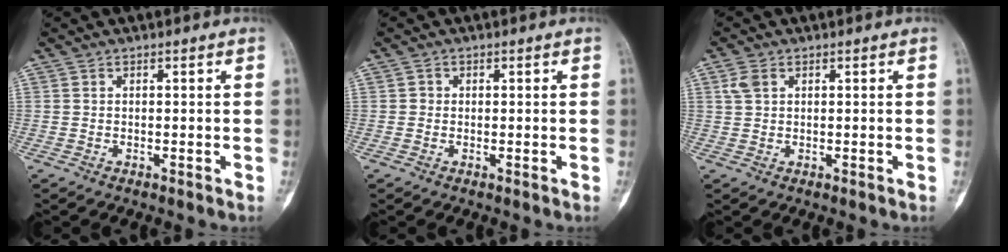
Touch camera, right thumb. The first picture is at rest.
{"total": 0.8, "force": [0.0, 0.8, 0.2], "torque": [0.002, 0.003, -0.002]}
{"total": 2.3, "force": [0.9, 1.6, 1.5], "torque": [-0.032, 0.007, 0.017]}